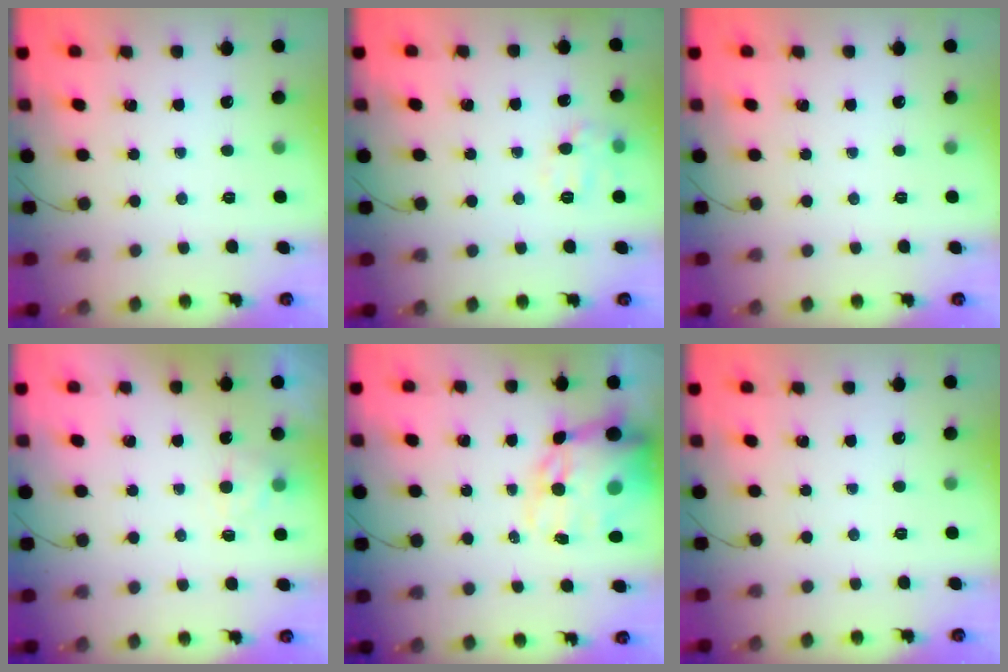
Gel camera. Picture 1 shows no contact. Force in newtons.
{"total": 8.5, "press": 8.5, "slide": 0.6}
{"total": 0.0}
{"total": 2.9, "press": 2.5, "slide": 1.5}
{"total": 18.0, "press": 17.6, "slide": 3.9}
{"total": 0.0}